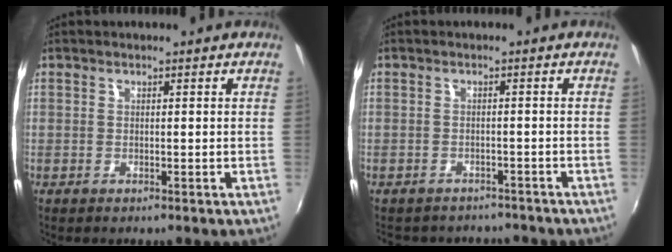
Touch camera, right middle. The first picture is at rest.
{"total": 7.6, "force": [-6.7, 2.8, 2.0], "torque": [-0.048, -0.011, -0.089]}